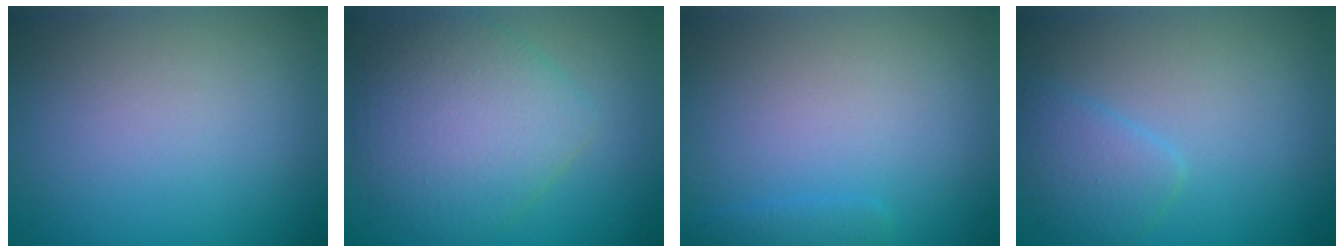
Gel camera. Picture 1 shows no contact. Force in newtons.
{"total": 5.8, "press": 5.8, "slide": 0.2}
{"total": 0.9, "press": 0.9, "slide": 0.0}
{"total": 2.2, "press": 2.2, "slide": 0.1}